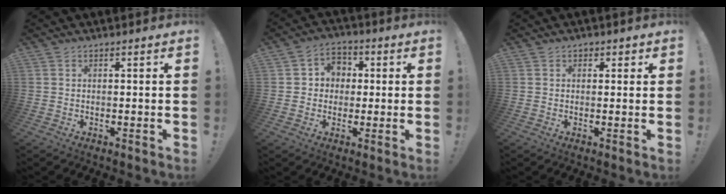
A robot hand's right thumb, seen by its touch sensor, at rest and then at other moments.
{"total": 6.5, "force": [0.0, 6.3, 1.8], "torque": [-0.025, 0.008, 0.003]}
{"total": 1.5, "force": [0.4, 1.3, 0.5], "torque": [0.001, -0.001, 0.004]}